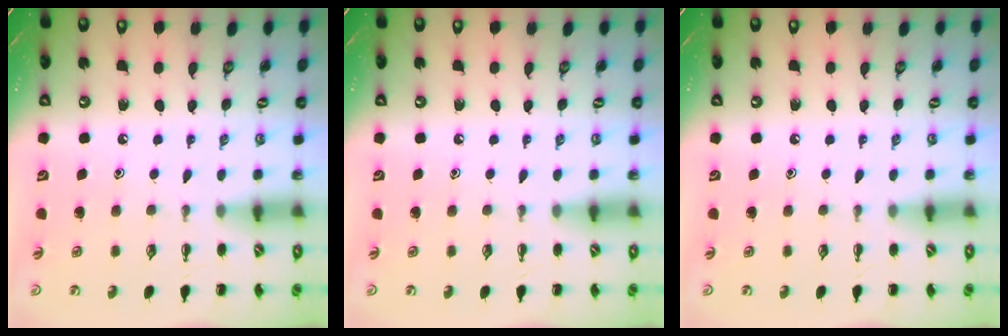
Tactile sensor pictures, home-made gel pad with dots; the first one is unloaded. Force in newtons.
{"total": 0.0}
{"total": 0.0}